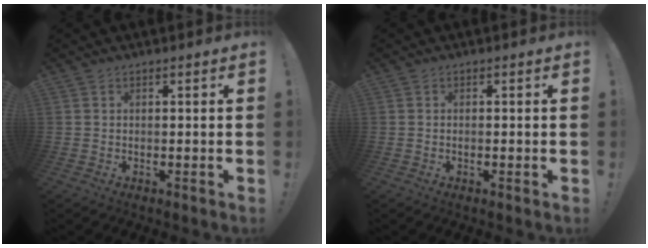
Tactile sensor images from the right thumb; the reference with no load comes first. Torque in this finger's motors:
{"motor_torque": [0.10, -0.06, -0.41, 0.27, -0.02]}